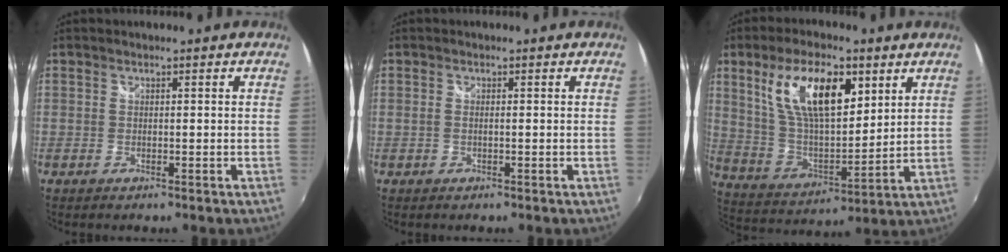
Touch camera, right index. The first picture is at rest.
{"total": 0.6, "force": [-0.1, 0.1, 0.6], "torque": [-0.013, 0.001, -0.003]}
{"total": 17.7, "force": [8.1, 7.6, 13.7], "torque": [-0.253, 0.010, 0.158]}